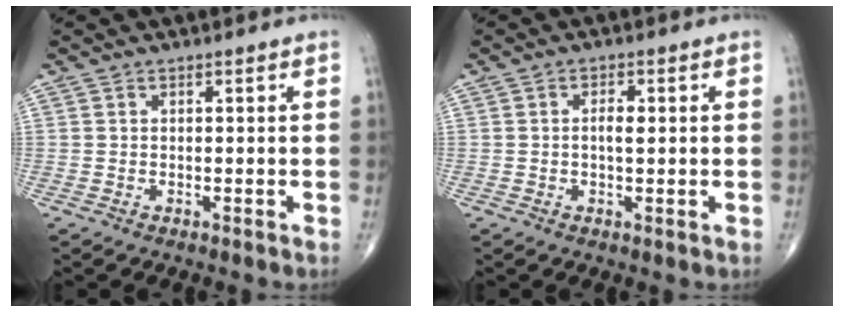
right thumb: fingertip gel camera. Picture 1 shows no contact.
{"total": 2.6, "force": [0.1, 1.0, 2.4], "torque": [-0.040, 0.001, -0.001]}